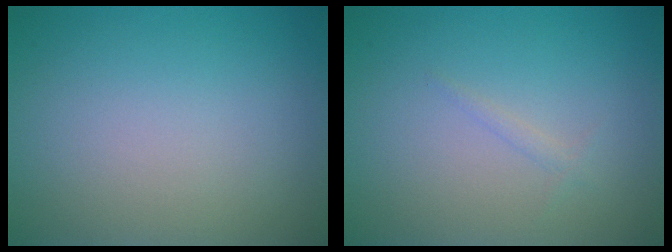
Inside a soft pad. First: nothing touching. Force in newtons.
{"total": 0.7, "press": 0.7, "slide": 0.1}